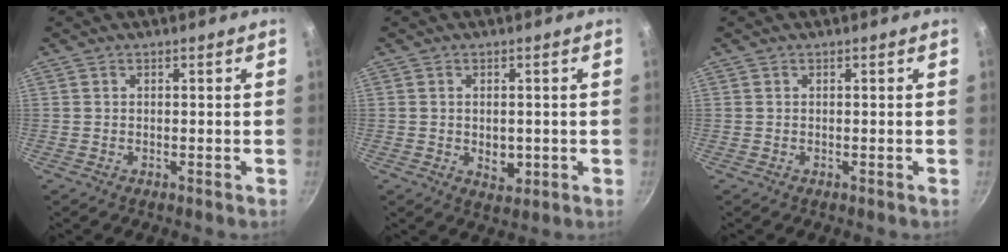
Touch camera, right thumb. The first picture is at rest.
{"total": 4.1, "force": [-0.4, 2.7, 3.0], "torque": [-0.038, -0.006, -0.002]}
{"total": 0.0}